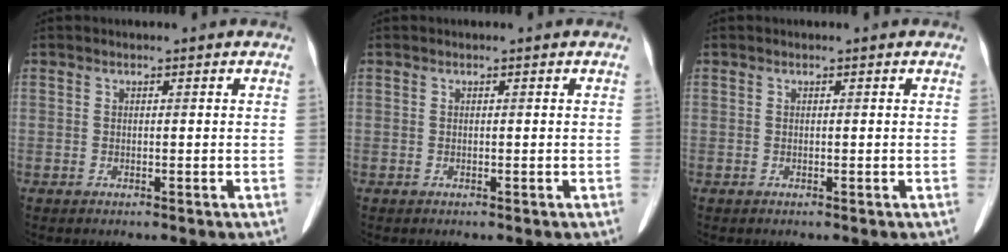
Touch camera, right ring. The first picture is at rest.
{"total": 0.0}
{"total": 0.0}